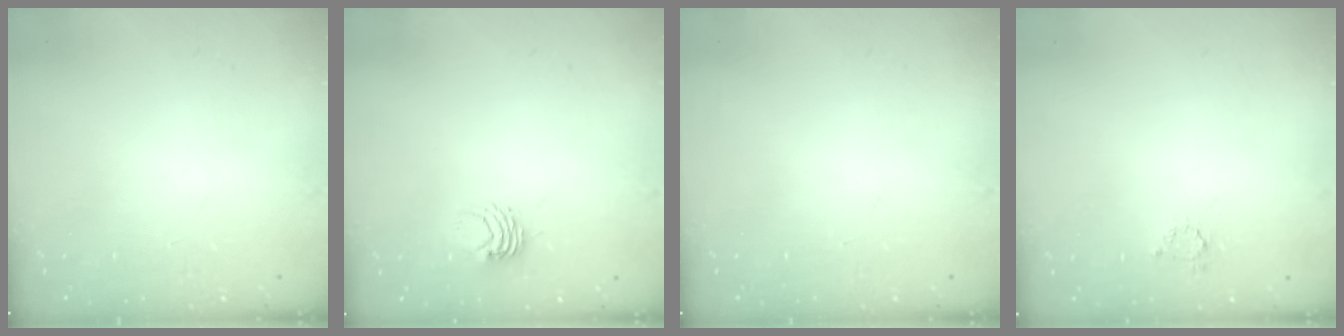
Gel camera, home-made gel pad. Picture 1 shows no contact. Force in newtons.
{"total": 4.0, "press": 3.9, "slide": 0.4}
{"total": 0.0}
{"total": 2.7, "press": 2.7, "slide": 0.4}